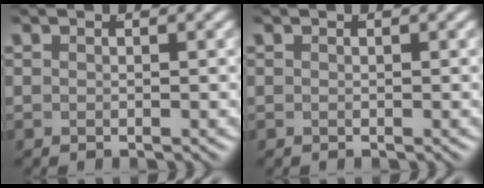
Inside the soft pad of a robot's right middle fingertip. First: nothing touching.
{"total": 0.0}